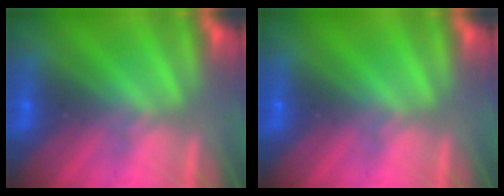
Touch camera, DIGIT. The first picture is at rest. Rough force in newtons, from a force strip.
{"total": 0.0}